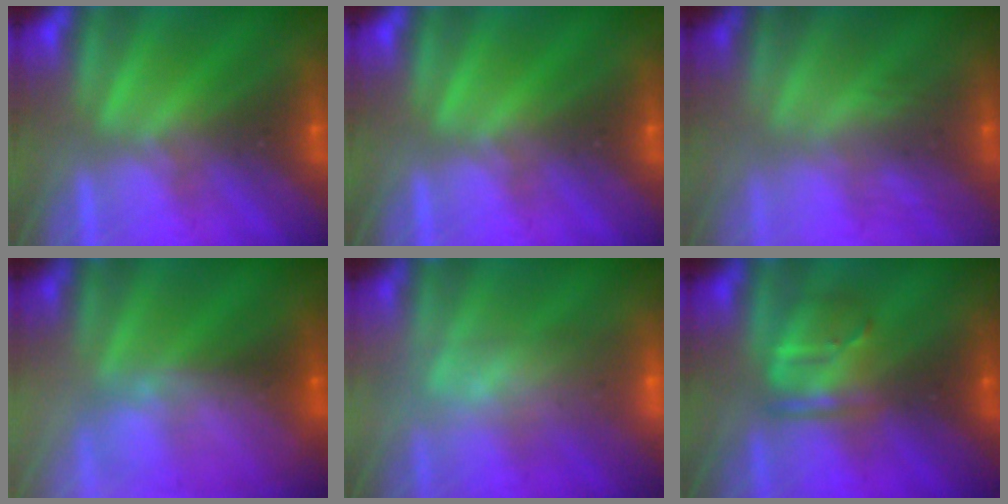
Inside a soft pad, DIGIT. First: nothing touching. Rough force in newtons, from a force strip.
{"total": 0.0}
{"total": 2.9}
{"total": 7.9}
{"total": 7.9}
{"total": 3.4}